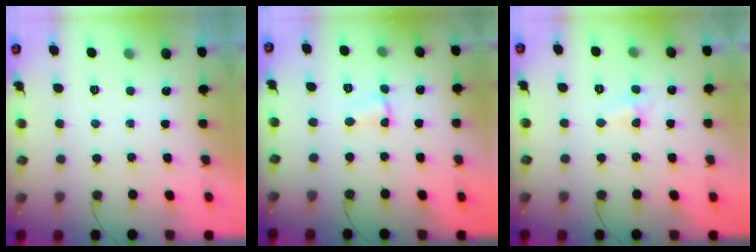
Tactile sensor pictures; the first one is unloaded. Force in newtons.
{"total": 3.0, "press": 1.2, "slide": 2.7}
{"total": 3.8, "press": 3.8, "slide": 0.5}